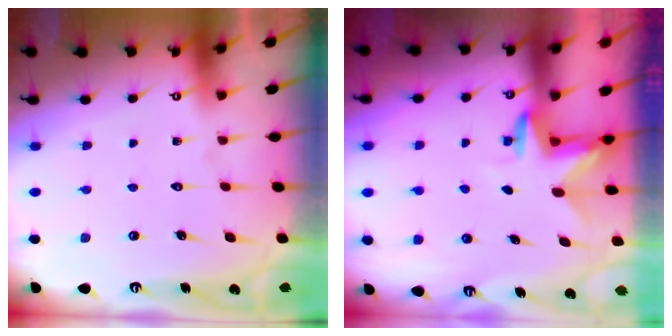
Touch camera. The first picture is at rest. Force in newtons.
{"total": 3.3, "press": 3.3, "slide": 0.2}